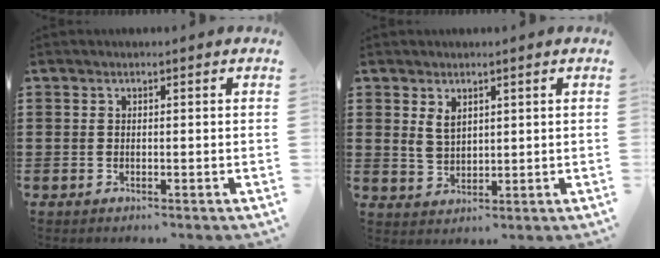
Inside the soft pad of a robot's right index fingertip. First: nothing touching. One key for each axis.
{"total": 3.0, "fx": 1.7, "fy": 1.8, "fz": 1.7, "tx": -0.039, "ty": 0.007, "tz": 0.031}